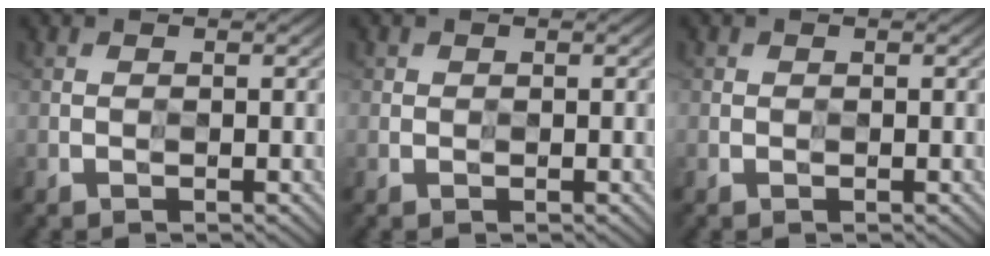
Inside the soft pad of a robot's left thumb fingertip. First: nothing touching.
{"total": 1.0, "force": [0.5, 0.9, 0.1], "torque": [-0.001, -0.001, 0.008]}
{"total": 0.7, "force": [0.2, 0.6, 0.1], "torque": [0.000, 0.000, 0.002]}